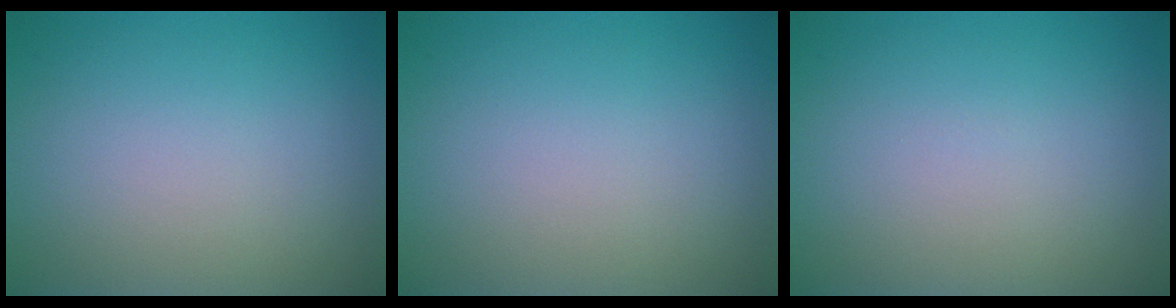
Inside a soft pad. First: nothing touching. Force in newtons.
{"total": 0.0}
{"total": 0.0}